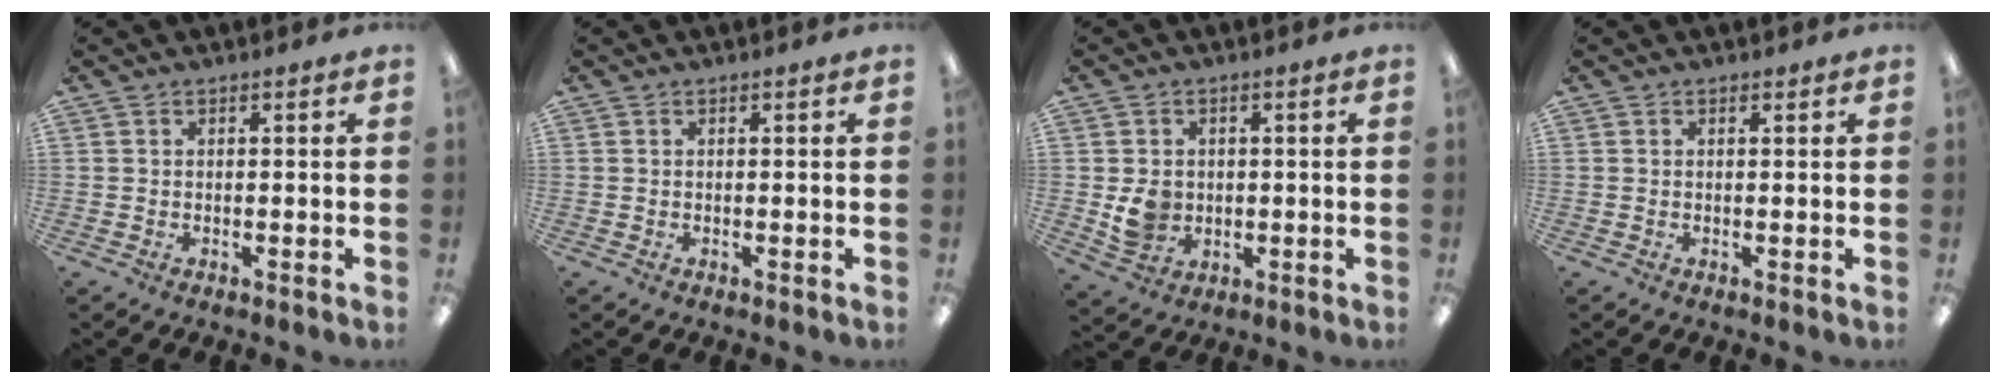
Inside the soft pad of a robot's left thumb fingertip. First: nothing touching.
{"total": 0.0}
{"total": 5.7, "force": [0.3, 5.1, 2.5], "torque": [-0.034, 0.002, 0.006]}
{"total": 0.5, "force": [0.4, 0.3, 0.1], "torque": [0.006, -0.003, 0.007]}